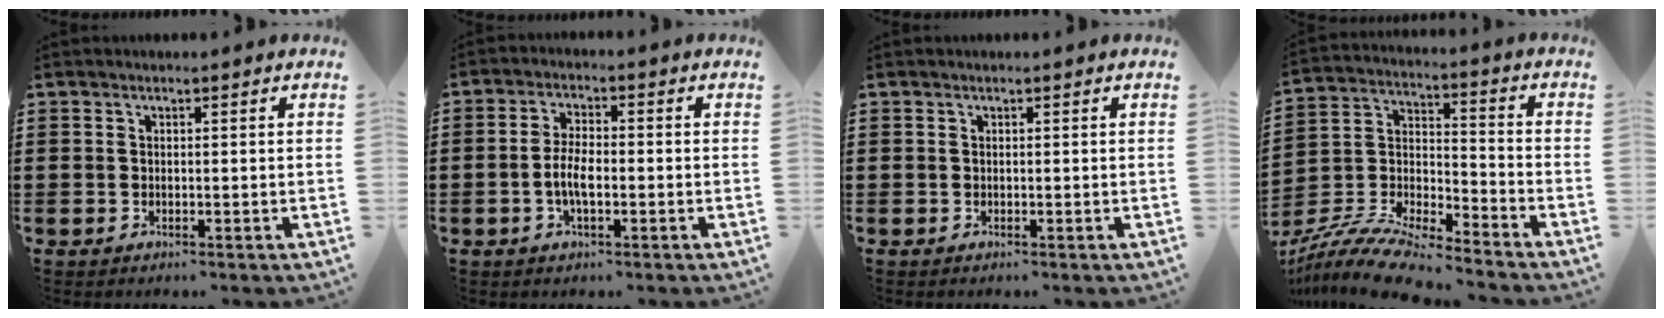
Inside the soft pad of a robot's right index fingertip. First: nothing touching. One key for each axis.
{"total": 4.6, "fx": -1.1, "fy": 1.7, "fz": 4.1, "tx": -0.099, "ty": -0.003, "tz": -0.029}
{"total": 0.0}
{"total": 10.4, "fx": -9.6, "fy": 1.1, "fz": 3.7, "tx": -0.079, "ty": 0.016, "tz": -0.193}